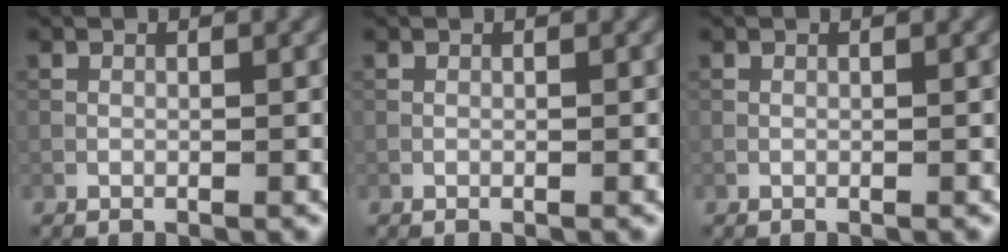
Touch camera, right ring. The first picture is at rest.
{"total": 0.0}
{"total": 0.0}